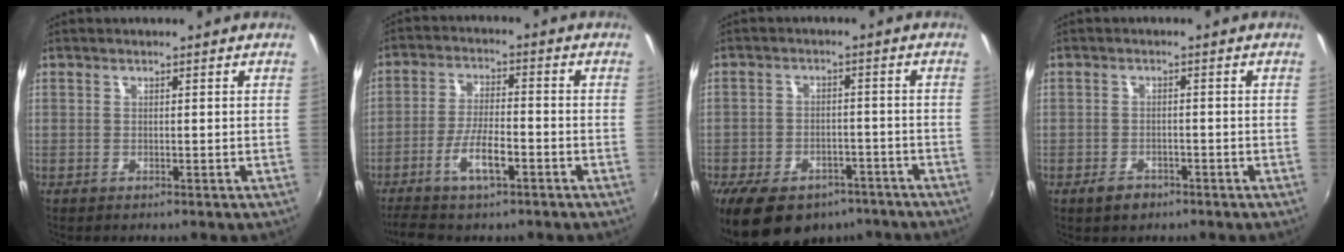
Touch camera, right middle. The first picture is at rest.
{"total": 8.3, "force": [-5.2, 2.0, 6.1], "torque": [-0.136, -0.003, -0.096]}
{"total": 16.7, "force": [-11.8, 9.0, 7.8], "torque": [-0.175, -0.009, -0.164]}
{"total": 2.8, "force": [-2.0, 1.6, 1.1], "torque": [-0.027, -0.001, -0.031]}